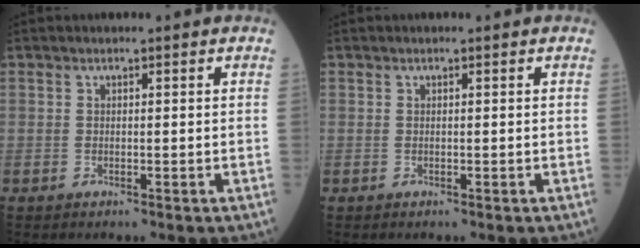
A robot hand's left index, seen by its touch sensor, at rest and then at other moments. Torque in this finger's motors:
{"motor_torque": [-0.07, 0.08, -0.01, 0.00]}